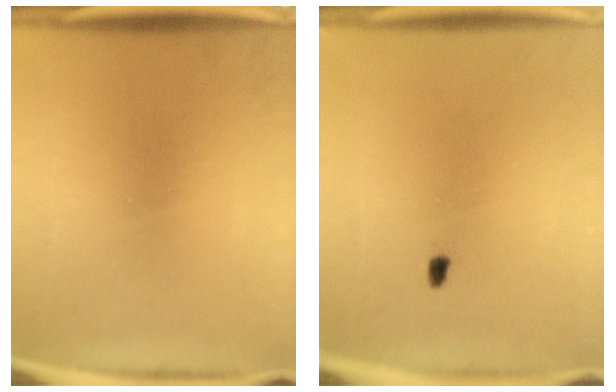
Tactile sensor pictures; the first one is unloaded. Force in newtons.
{"total": 0.9}